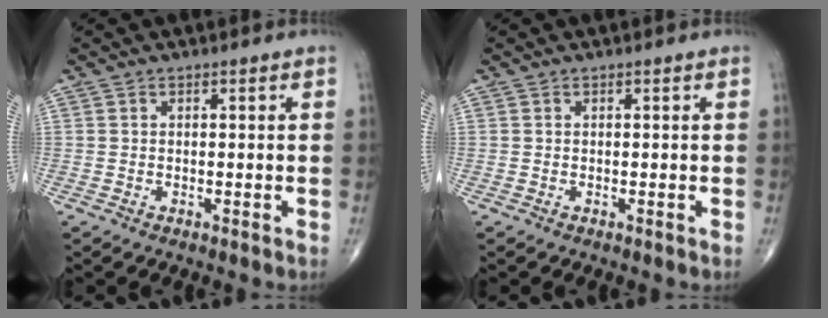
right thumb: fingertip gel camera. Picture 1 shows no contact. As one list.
[{"total": 0.0}]